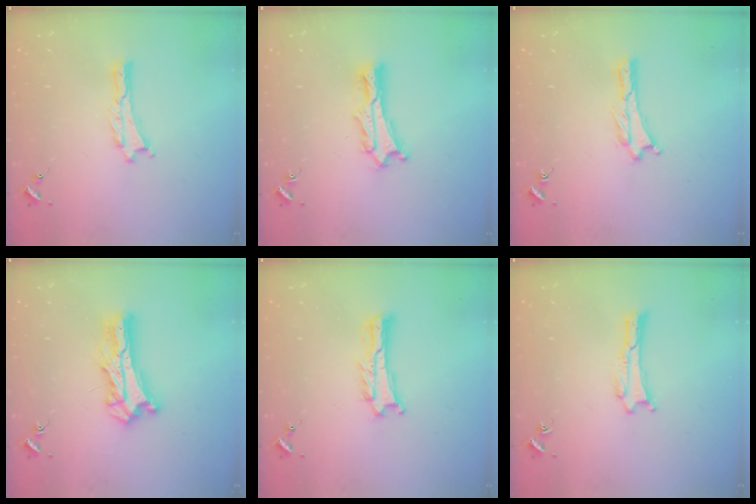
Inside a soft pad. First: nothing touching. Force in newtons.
{"total": 2.7, "press": 2.7, "slide": 0.4}
{"total": 0.0}
{"total": 8.1, "press": 8.1, "slide": 0.5}
{"total": 1.1, "press": 1.1, "slide": 0.2}
{"total": 0.0}